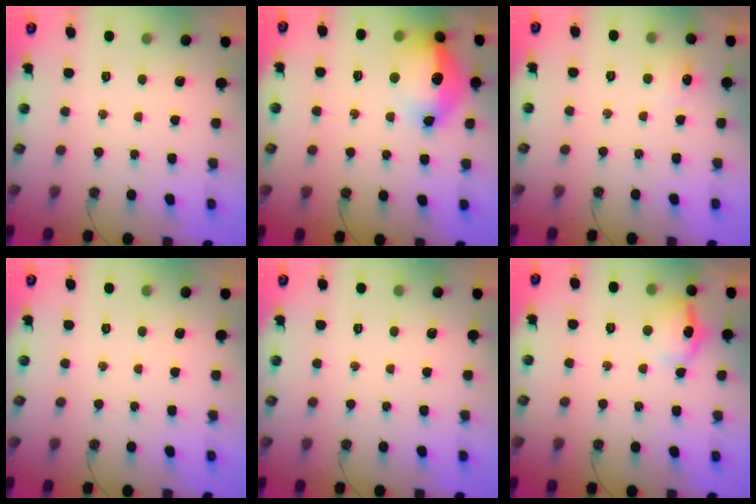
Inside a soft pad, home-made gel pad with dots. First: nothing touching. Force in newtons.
{"total": 18.6, "press": 18.5, "slide": 1.6}
{"total": 6.0, "press": 5.9, "slide": 0.7}
{"total": 0.0}
{"total": 0.0}
{"total": 10.8, "press": 10.7, "slide": 1.4}